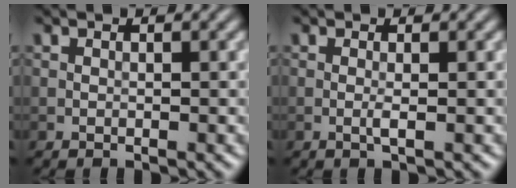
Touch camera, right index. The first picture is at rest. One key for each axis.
{"total": 0.8, "fx": -0.1, "fy": 0.0, "fz": 0.8, "tx": -0.019, "ty": -0.002, "tz": -0.004}